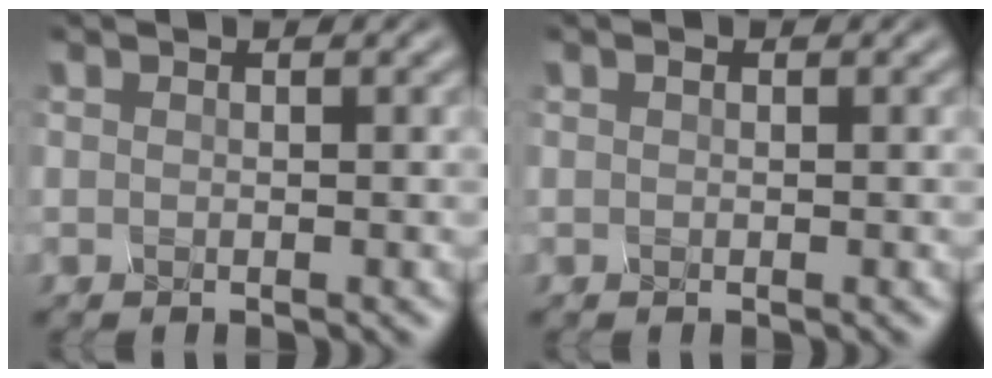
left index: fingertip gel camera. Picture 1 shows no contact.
{"total": 0.6, "force": [-0.2, -0.3, -0.4], "torque": [0.001, -0.003, 0.007]}